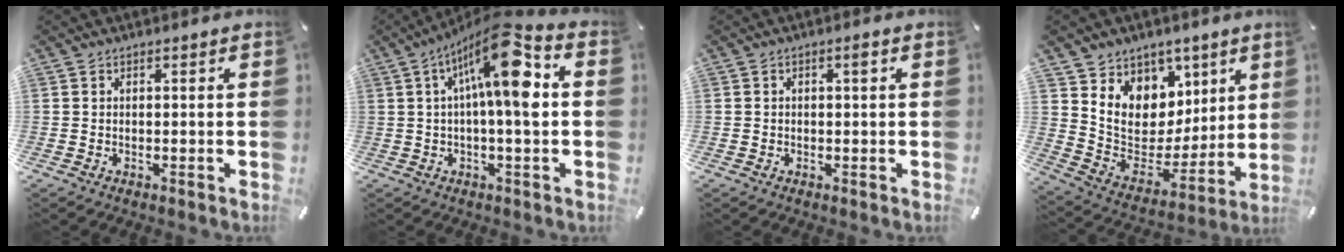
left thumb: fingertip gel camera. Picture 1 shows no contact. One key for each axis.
{"total": 15.8, "fx": 4.0, "fy": 4.2, "fz": 14.7, "tx": -0.252, "ty": -0.022, "tz": 0.056}
{"total": 1.5, "fx": 0.2, "fy": 0.7, "fz": 1.3, "tx": -0.025, "ty": 0.008, "tz": 0.000}
{"total": 9.9, "fx": 4.1, "fy": 9.0, "fz": 0.9, "tx": -0.020, "ty": -0.059, "tz": 0.086}